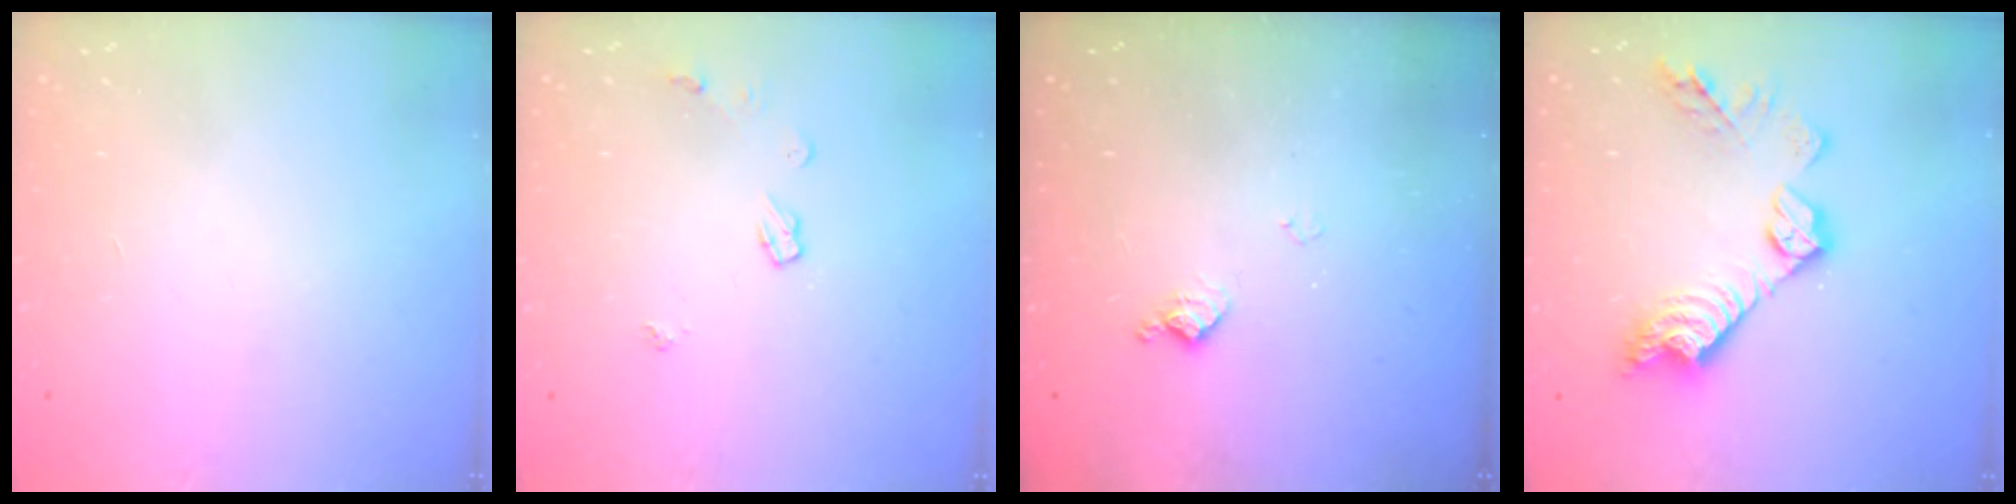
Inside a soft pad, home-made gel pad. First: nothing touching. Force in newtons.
{"total": 5.6, "press": 5.6, "slide": 0.7}
{"total": 6.7, "press": 6.7, "slide": 0.8}
{"total": 14.7, "press": 14.7, "slide": 1.0}